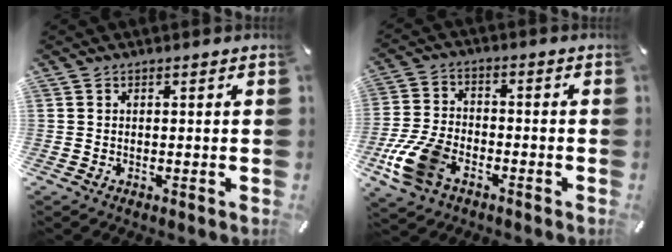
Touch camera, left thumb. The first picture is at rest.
{"total": 11.3, "force": [-5.6, 6.9, 6.9], "torque": [-0.149, 0.021, -0.101]}